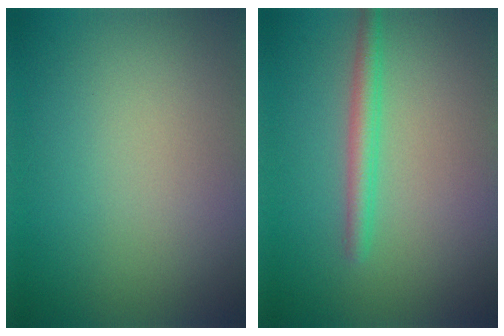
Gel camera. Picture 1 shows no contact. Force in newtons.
{"total": 2.2, "press": 2.1, "slide": 0.1}